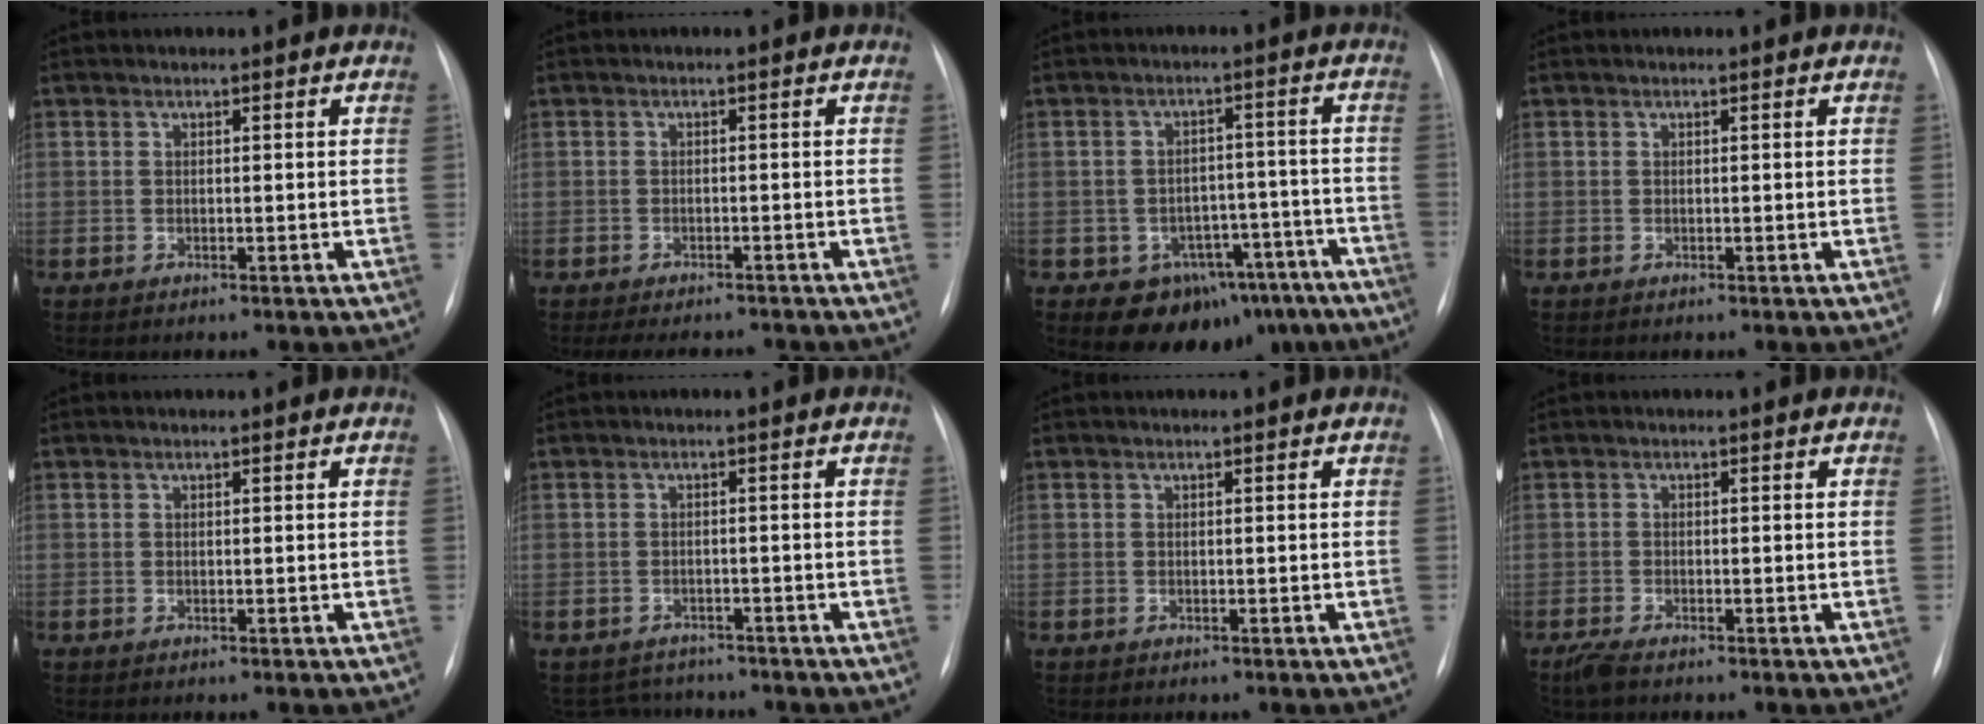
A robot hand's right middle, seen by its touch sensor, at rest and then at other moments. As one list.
[{"total": 6.3, "force": [-5.7, 1.8, 2.1], "torque": [-0.024, -0.003, -0.075]}, {"total": 12.7, "force": [-9.1, 8.0, 3.9], "torque": [-0.019, 0.050, -0.109]}, {"total": 0.0}, {"total": 0.0}, {"total": 4.0, "force": [-3.7, 1.4, -0.4], "torque": [0.006, 0.007, -0.053]}, {"total": 0.0}, {"total": 2.3, "force": [-1.8, 0.5, 1.3], "torque": [-0.038, -0.008, -0.033]}]